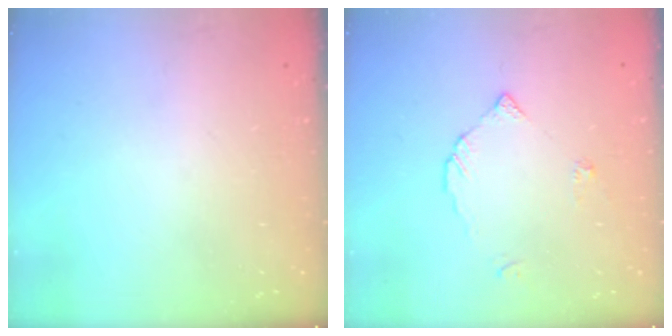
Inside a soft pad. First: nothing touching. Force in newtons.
{"total": 2.9, "press": 2.9, "slide": 0.1}